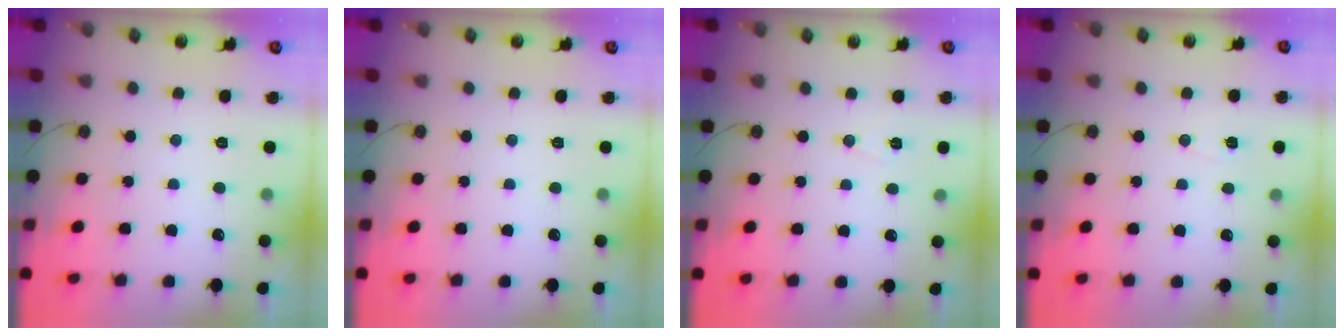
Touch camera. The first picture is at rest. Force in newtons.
{"total": 0.0}
{"total": 6.1, "press": 4.2, "slide": 4.5}
{"total": 4.5, "press": 3.4, "slide": 2.9}